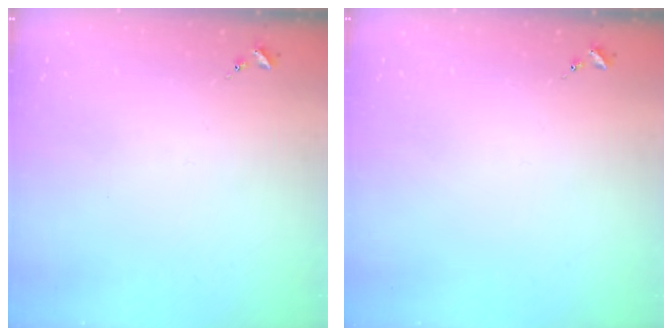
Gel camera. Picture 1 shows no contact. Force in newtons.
{"total": 0.0}